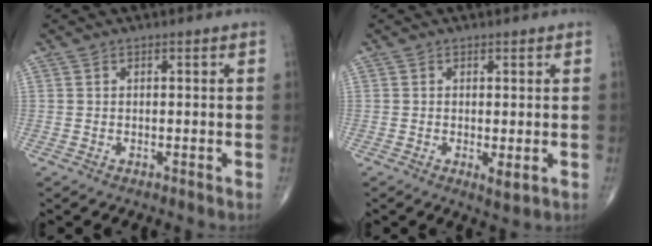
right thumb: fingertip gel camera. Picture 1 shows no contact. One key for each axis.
{"total": 2.2, "fx": -0.3, "fy": 0.7, "fz": 2.1, "tx": -0.034, "ty": -0.008, "tz": -0.005}